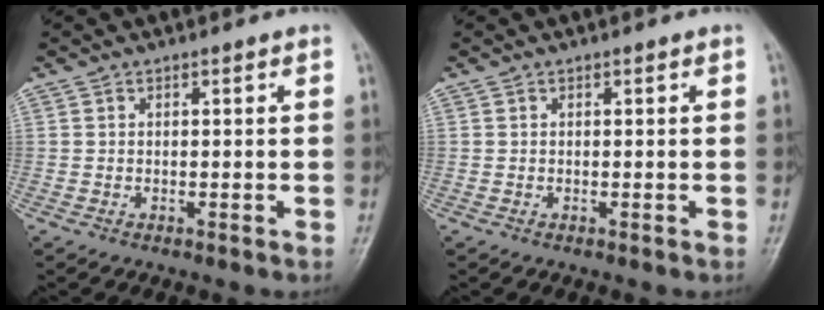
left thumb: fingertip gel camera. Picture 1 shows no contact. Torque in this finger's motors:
{"motor_torque": [-0.25, 0.12, -0.13, -0.01, 0.00]}